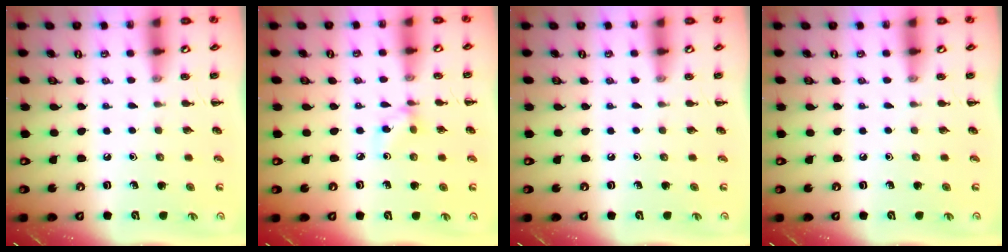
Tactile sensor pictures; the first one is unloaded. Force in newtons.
{"total": 3.3, "press": 3.0, "slide": 1.2}
{"total": 0.0}
{"total": 0.0}